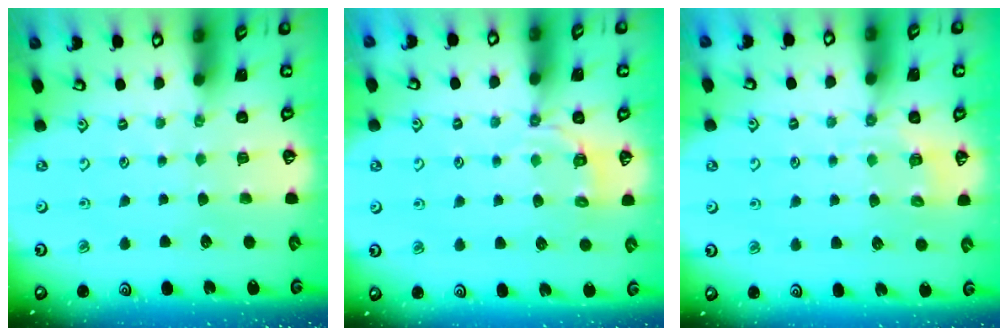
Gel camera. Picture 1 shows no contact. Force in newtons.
{"total": 4.4, "press": 4.0, "slide": 1.9}
{"total": 4.9, "press": 4.8, "slide": 1.2}